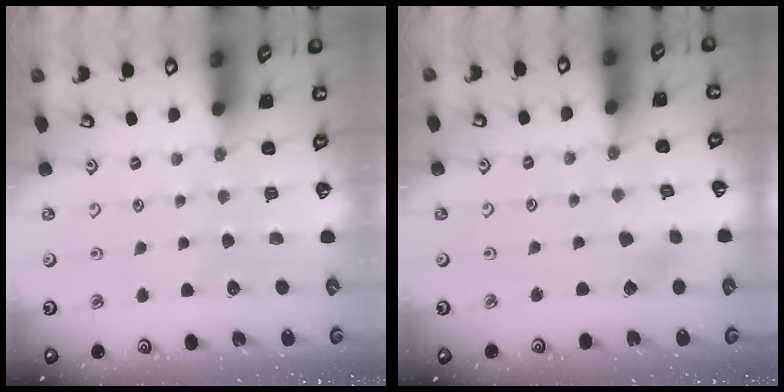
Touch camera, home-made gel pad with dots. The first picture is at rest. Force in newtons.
{"total": 2.4, "press": 2.4, "slide": 0.2}